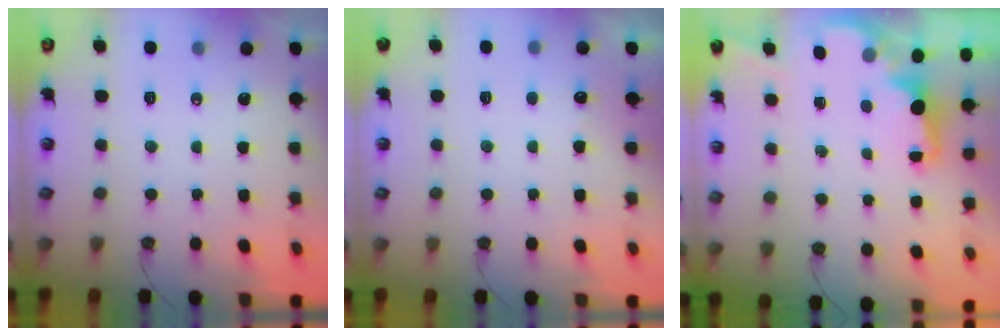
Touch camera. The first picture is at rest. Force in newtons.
{"total": 3.0, "press": 2.8, "slide": 1.0}
{"total": 1.7, "press": 1.5, "slide": 0.6}